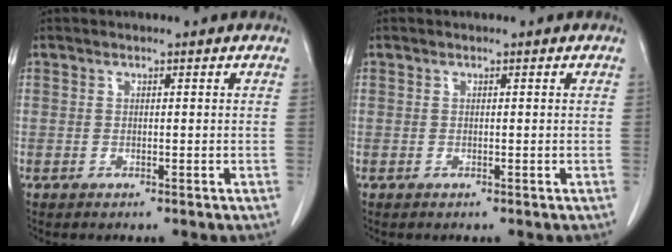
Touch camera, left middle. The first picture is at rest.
{"total": 0.0}